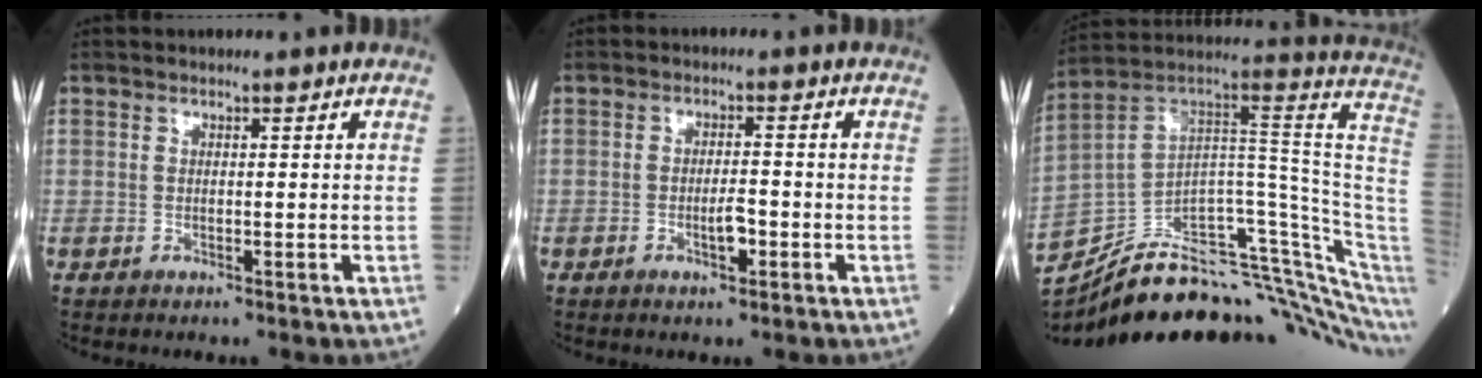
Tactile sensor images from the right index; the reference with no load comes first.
{"total": 3.4, "force": [-1.3, 1.1, 2.9], "torque": [-0.055, 0.002, -0.019]}
{"total": 32.3, "force": [-21.9, 6.7, 22.8], "torque": [-0.278, 0.030, -0.325]}